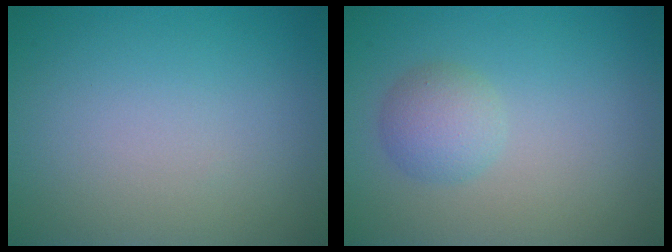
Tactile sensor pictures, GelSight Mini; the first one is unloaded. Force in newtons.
{"total": 2.4, "press": 2.4, "slide": 0.0}